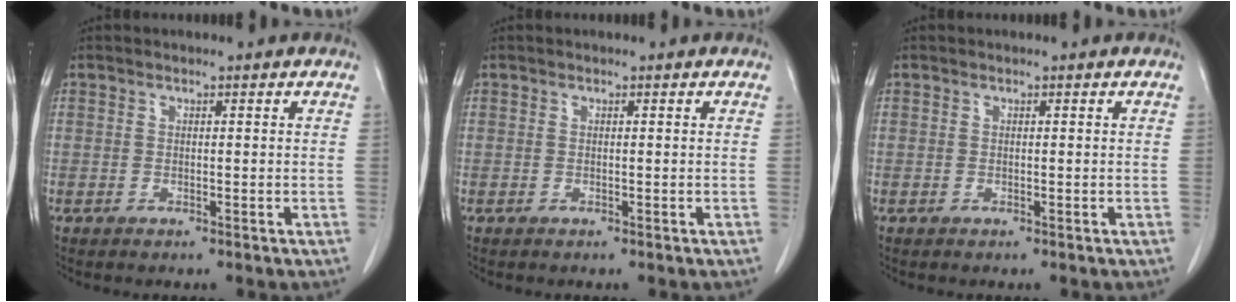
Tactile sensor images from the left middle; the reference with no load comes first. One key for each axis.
{"total": 0.0}
{"total": 0.0}